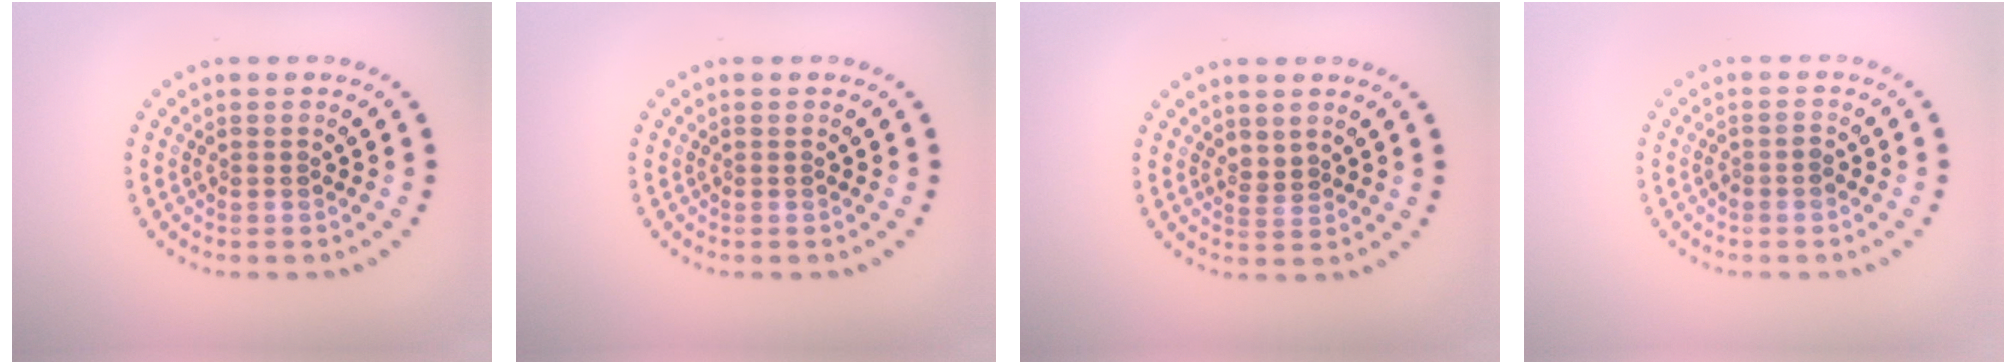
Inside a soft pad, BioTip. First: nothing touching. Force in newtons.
{"total": 0.0}
{"total": 1.1, "press": 0.8, "slide": 0.7}
{"total": 0.9, "press": 0.8, "slide": 0.4}